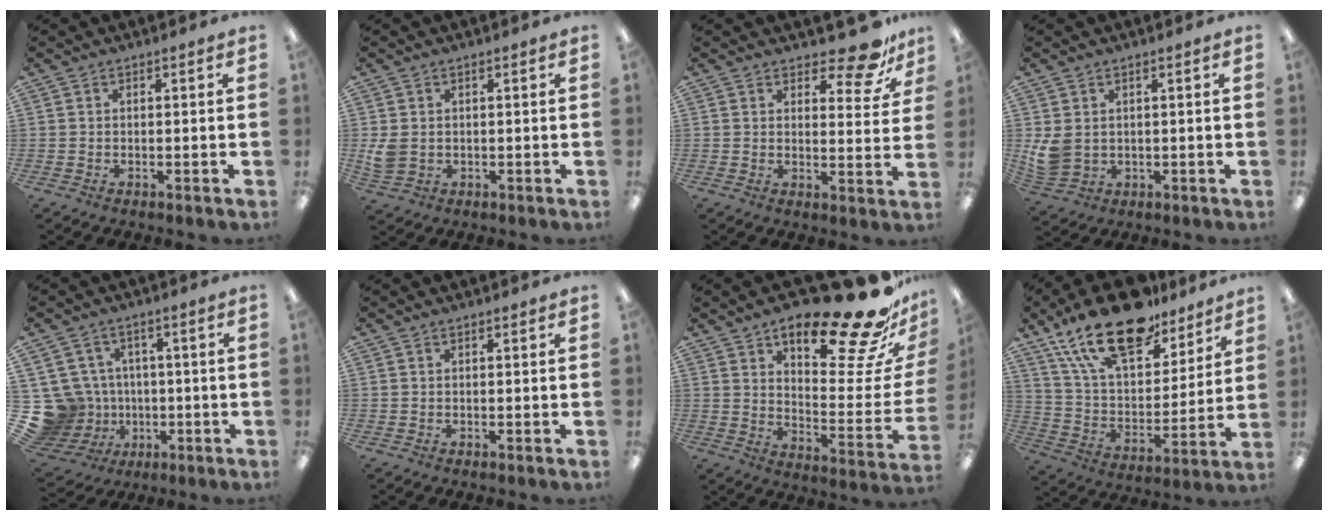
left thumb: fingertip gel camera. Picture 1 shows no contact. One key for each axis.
{"total": 3.8, "fx": 0.5, "fy": 3.2, "fz": 2.1, "tx": -0.038, "ty": 0.000, "tz": 0.011}
{"total": 9.5, "fx": 7.4, "fy": 3.2, "fz": 4.9, "tx": -0.054, "ty": -0.051, "tz": 0.126}
{"total": 5.4, "fx": 1.5, "fy": 4.3, "fz": 3.0, "tx": -0.064, "ty": -0.006, "tz": 0.032}
{"total": 14.0, "fx": -1.2, "fy": 13.2, "fz": 4.3, "tx": -0.138, "ty": 0.000, "tz": -0.001}
{"total": 0.0}
{"total": 25.2, "fx": 19.0, "fy": 6.3, "fz": 15.3, "tx": -0.201, "ty": -0.135, "tz": 0.295}
{"total": 22.3, "fx": 15.7, "fy": 9.8, "fz": 12.4, "tx": -0.223, "ty": -0.083, "tz": 0.280}